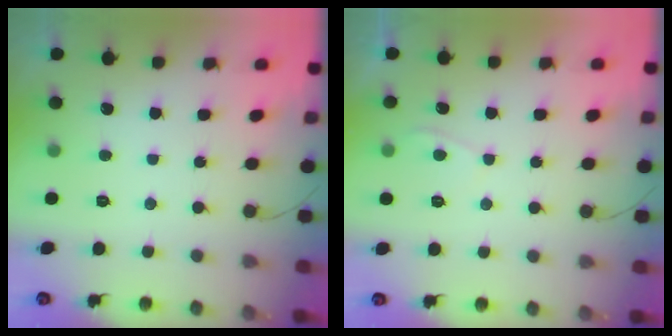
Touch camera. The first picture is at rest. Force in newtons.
{"total": 3.0, "press": 3.0, "slide": 0.4}